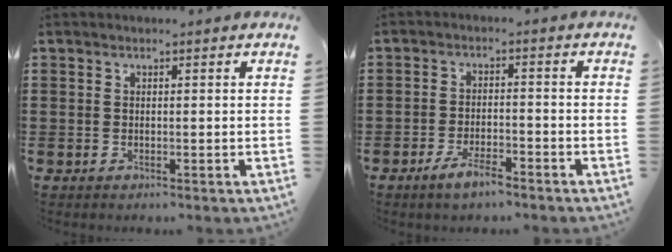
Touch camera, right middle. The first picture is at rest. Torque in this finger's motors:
{"motor_torque": [2.14, 0.00, 0.22, 0.08]}